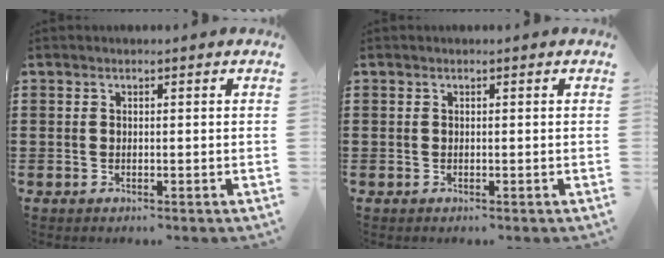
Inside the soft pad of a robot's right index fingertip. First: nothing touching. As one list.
[{"total": 0.0}]